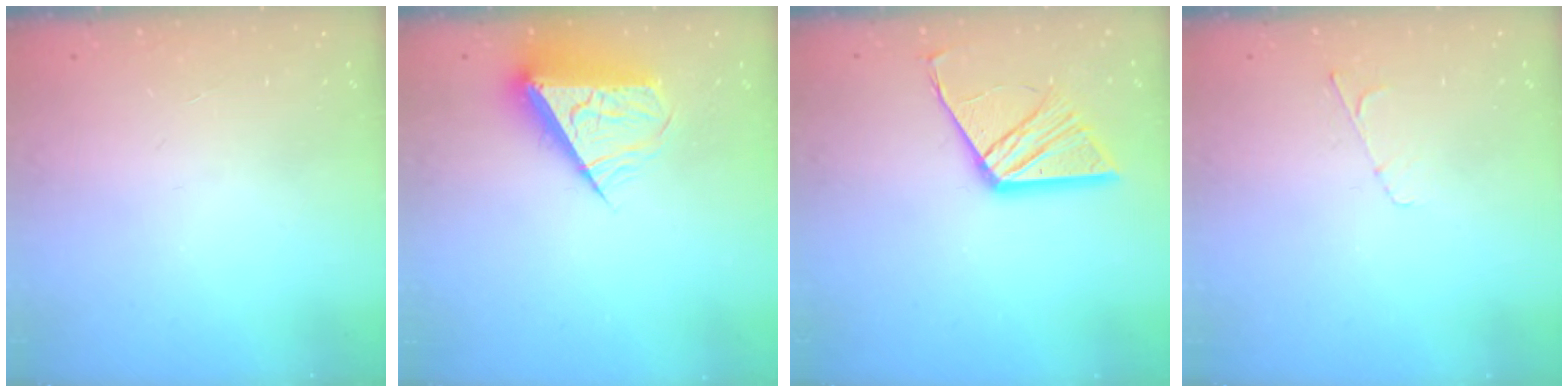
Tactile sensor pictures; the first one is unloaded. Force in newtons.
{"total": 8.8, "press": 8.7, "slide": 0.4}
{"total": 12.2, "press": 12.2, "slide": 0.9}
{"total": 4.0, "press": 4.0, "slide": 0.5}